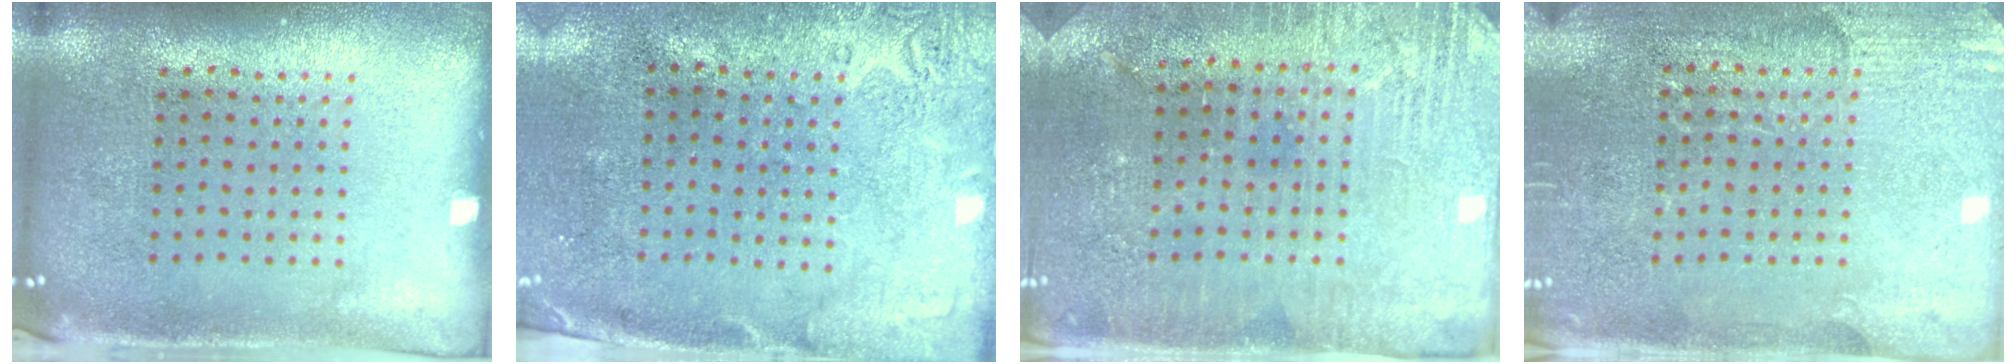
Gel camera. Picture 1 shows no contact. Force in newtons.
{"total": 2.7, "press": 2.2, "slide": 1.7}
{"total": 2.9, "press": 2.9, "slide": 0.4}
{"total": 2.9, "press": 2.8, "slide": 0.8}